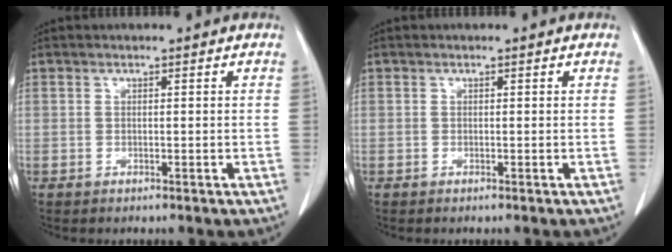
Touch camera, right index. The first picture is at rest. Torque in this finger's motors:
{"motor_torque": [0.10, 0.02, -0.03, -0.05]}